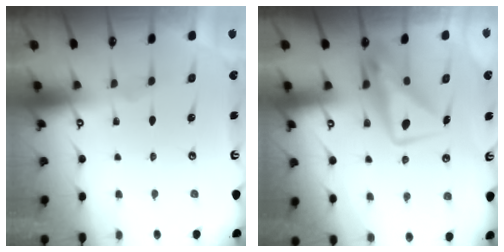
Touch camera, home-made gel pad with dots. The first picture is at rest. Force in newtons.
{"total": 11.0, "press": 11.0, "slide": 0.9}